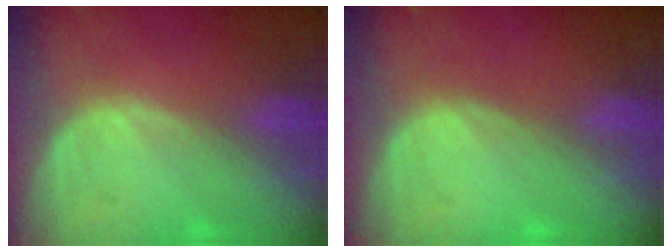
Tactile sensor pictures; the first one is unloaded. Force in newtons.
{"total": 0.0}